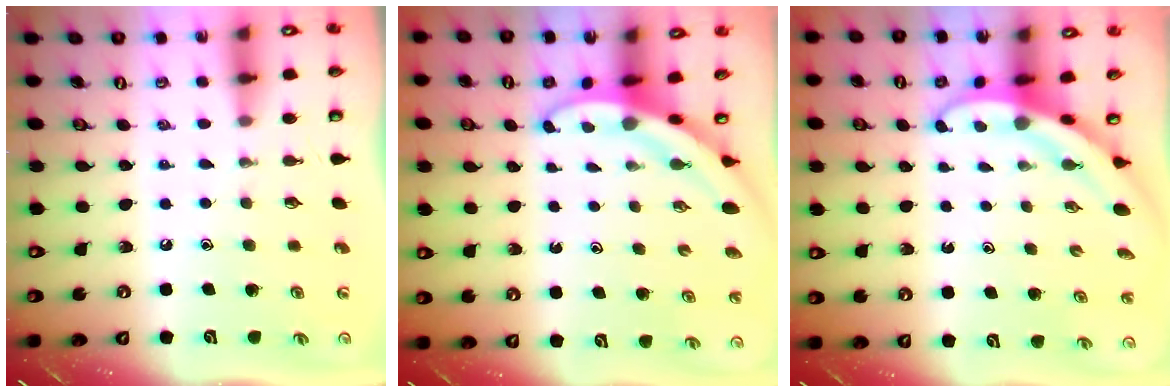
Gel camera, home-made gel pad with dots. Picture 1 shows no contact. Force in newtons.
{"total": 3.6, "press": 3.6, "slide": 0.1}
{"total": 3.8, "press": 3.8, "slide": 0.1}